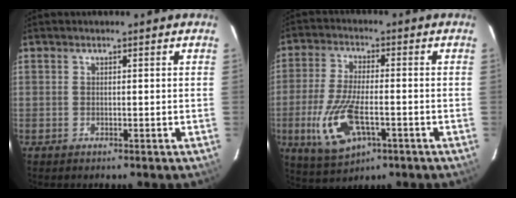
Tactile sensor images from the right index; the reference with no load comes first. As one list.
[{"total": 12.5, "force": [-4.2, 5.2, 10.6], "torque": [-0.231, -0.017, -0.072]}]